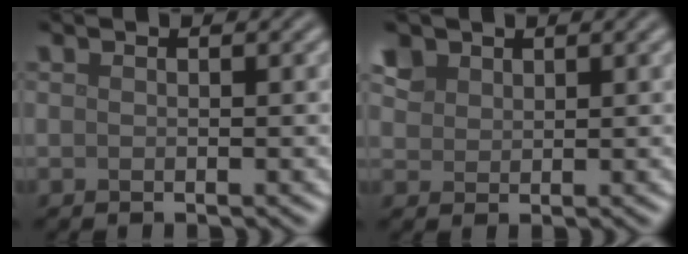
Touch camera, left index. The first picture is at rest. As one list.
[{"total": 2.3, "force": [1.5, 1.6, 0.6], "torque": [-0.025, 0.002, 0.036]}]